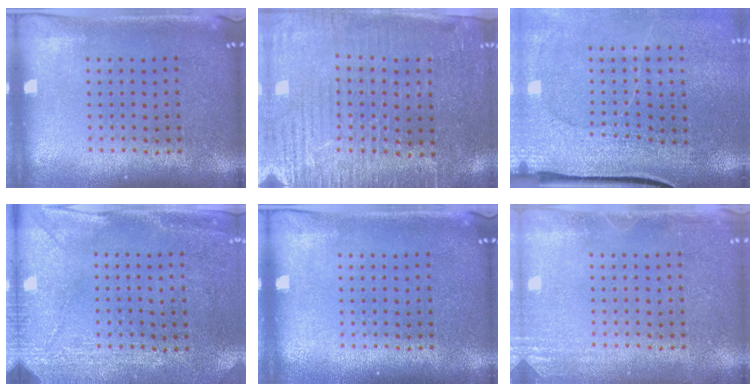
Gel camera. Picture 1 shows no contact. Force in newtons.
{"total": 3.6, "press": 3.4, "slide": 1.3}
{"total": 3.3, "press": 2.9, "slide": 1.5}
{"total": 2.9, "press": 2.4, "slide": 1.6}
{"total": 0.0}
{"total": 1.8, "press": 1.8, "slide": 0.2}